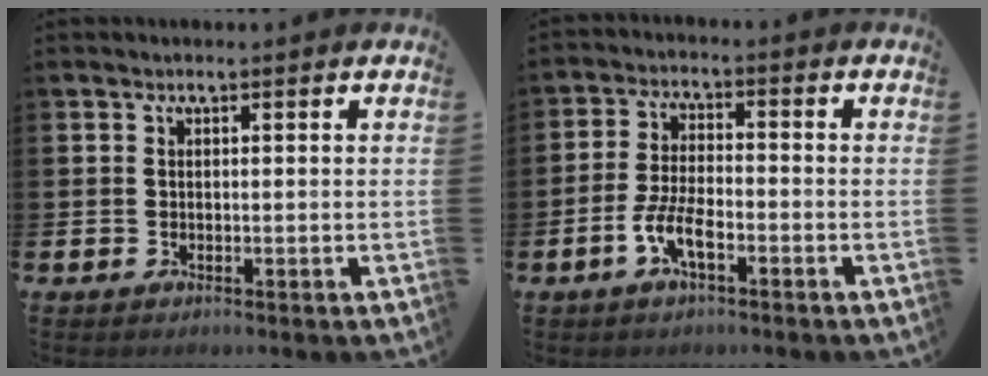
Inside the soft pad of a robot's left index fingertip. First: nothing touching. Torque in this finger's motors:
{"motor_torque": [1.00, 0.92, 0.09, 0.20]}